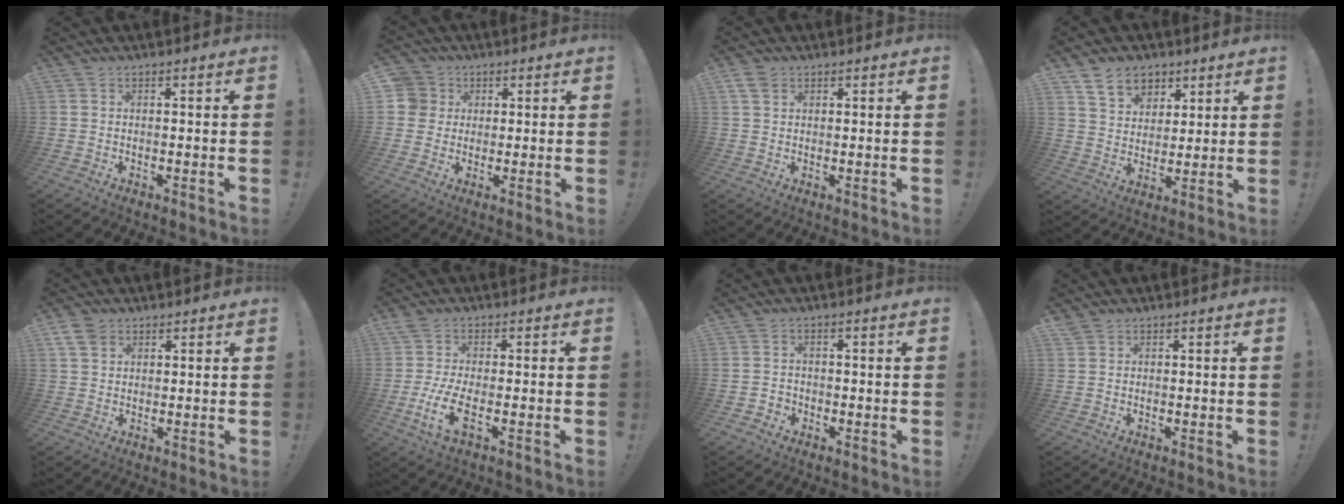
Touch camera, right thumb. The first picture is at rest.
{"total": 6.3, "force": [1.7, 6.0, 1.2], "torque": [-0.031, -0.006, 0.033]}
{"total": 3.9, "force": [2.2, 2.6, 1.9], "torque": [-0.031, -0.006, 0.041]}
{"total": 10.5, "force": [6.5, 7.5, 3.4], "torque": [-0.048, -0.038, 0.126]}
{"total": 5.8, "force": [3.2, 4.0, 2.7], "torque": [-0.050, -0.006, 0.063]}
{"total": 8.6, "force": [-1.5, 3.4, 7.8], "torque": [-0.170, -0.013, -0.025]}
{"total": 2.1, "force": [-1.0, 1.7, 0.6], "torque": [-0.008, 0.002, -0.018]}
{"total": 1.3, "force": [1.1, 0.8, 0.2], "torque": [0.003, -0.004, 0.018]}